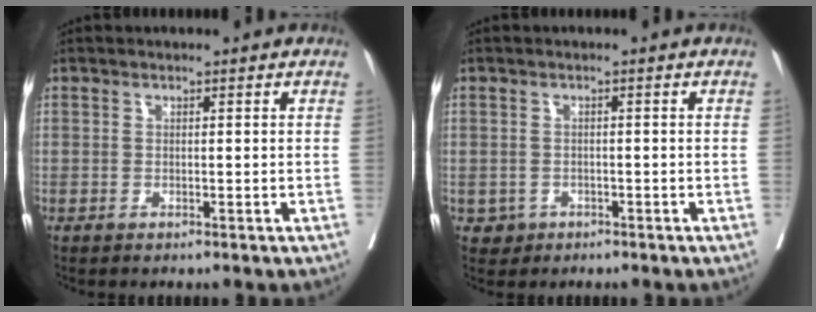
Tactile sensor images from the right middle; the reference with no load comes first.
{"total": 1.8, "force": [-0.8, 1.6, 0.1], "torque": [0.000, 0.007, -0.010]}